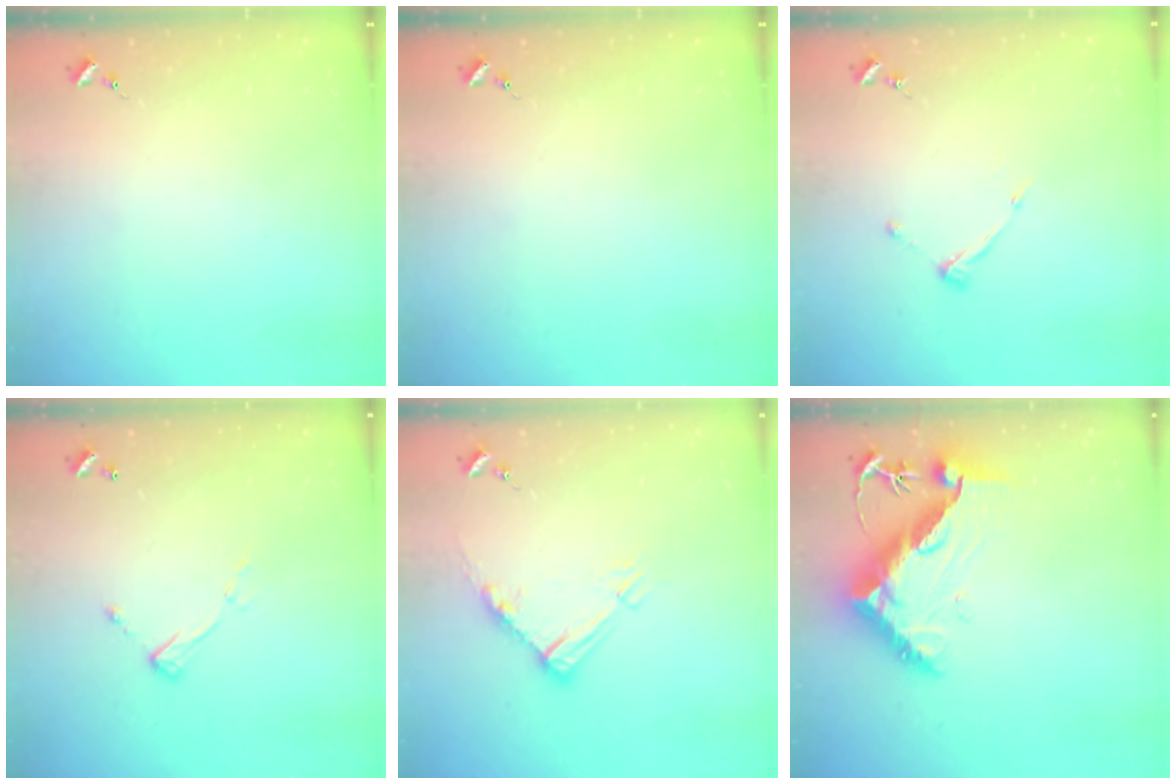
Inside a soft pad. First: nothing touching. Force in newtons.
{"total": 0.0}
{"total": 6.2, "press": 6.2, "slide": 0.5}
{"total": 6.9, "press": 6.9, "slide": 0.4}
{"total": 10.5, "press": 10.4, "slide": 1.2}
{"total": 14.8, "press": 14.7, "slide": 1.3}